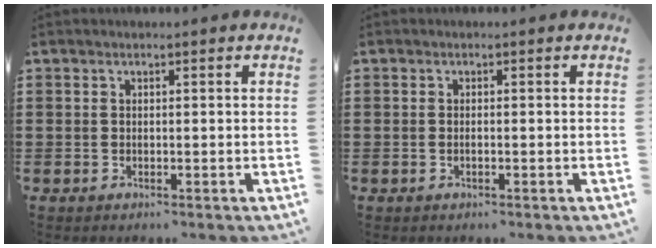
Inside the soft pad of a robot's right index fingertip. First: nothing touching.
{"total": 0.6, "force": [-0.2, 0.1, 0.6], "torque": [-0.011, -0.005, -0.002]}